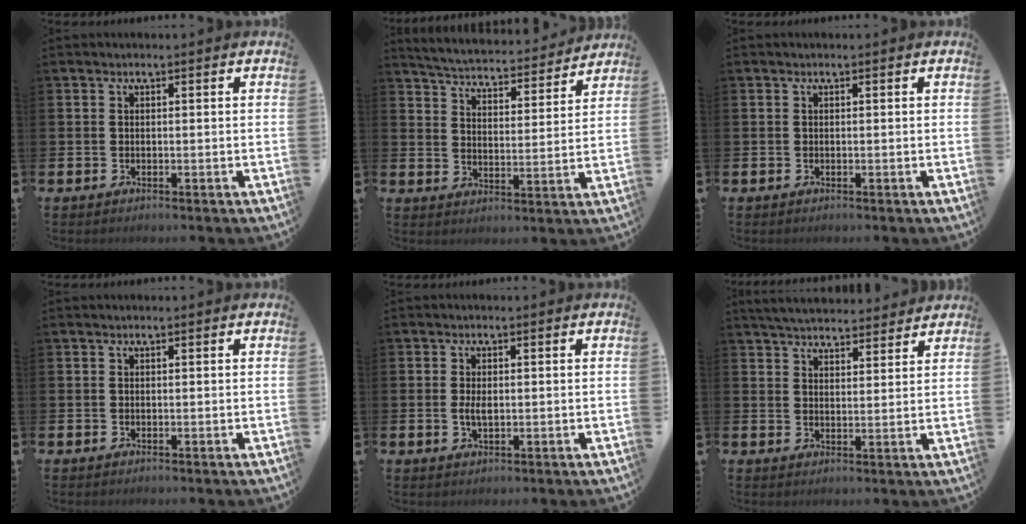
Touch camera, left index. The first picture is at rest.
{"total": 4.9, "force": [4.8, 0.6, 0.5], "torque": [-0.037, -0.041, 0.079]}
{"total": 0.0}
{"total": 0.0}
{"total": 2.1, "force": [0.0, 1.0, 1.8], "torque": [-0.021, -0.002, -0.003]}
{"total": 4.9, "force": [4.8, 0.7, 0.5], "torque": [-0.021, -0.024, 0.086]}